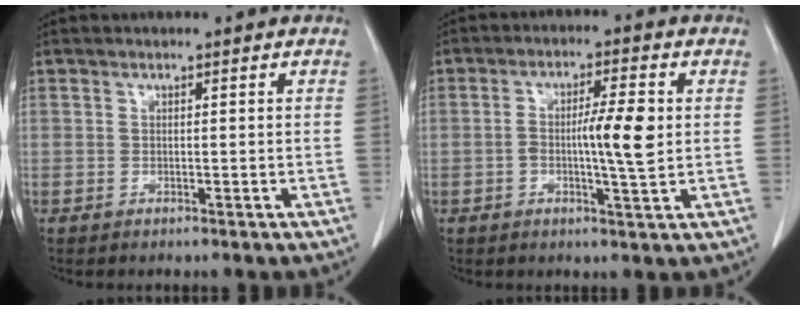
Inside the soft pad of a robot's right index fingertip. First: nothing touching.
{"total": 6.7, "force": [-0.1, 0.5, 6.7], "torque": [-0.116, 0.002, -0.003]}